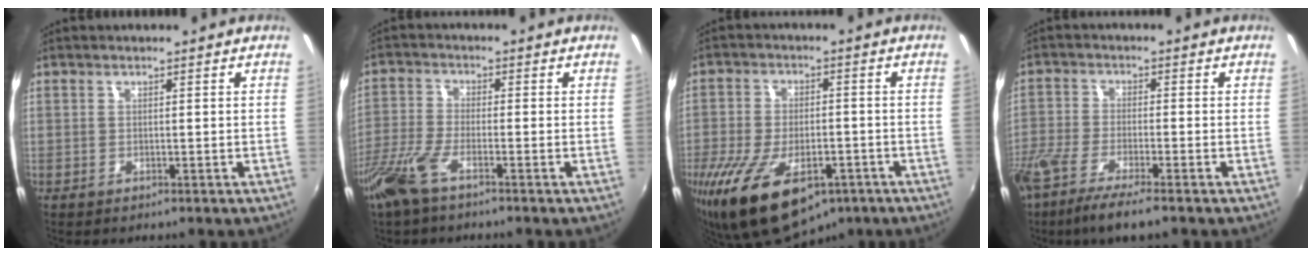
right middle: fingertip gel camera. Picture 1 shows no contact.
{"total": 6.9, "force": [-4.7, 1.6, 4.8], "torque": [-0.116, -0.010, -0.099]}
{"total": 19.7, "force": [-10.5, 9.6, 13.6], "torque": [-0.283, -0.046, -0.163]}
{"total": 9.3, "force": [-6.9, 1.3, 6.1], "torque": [-0.143, -0.034, -0.135]}